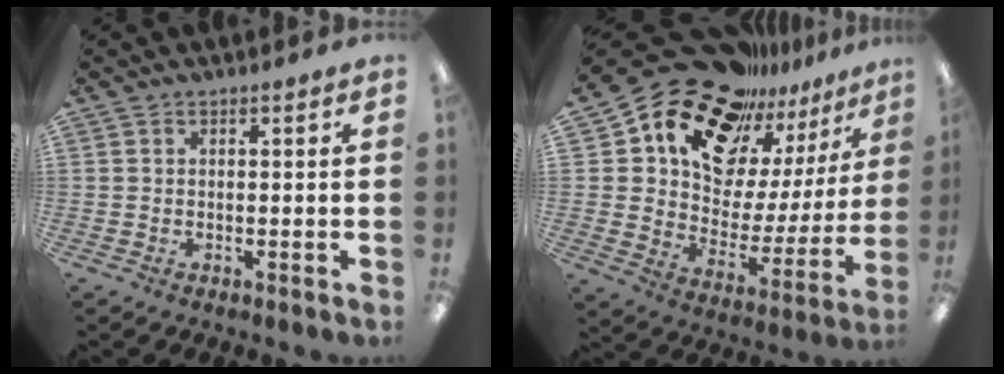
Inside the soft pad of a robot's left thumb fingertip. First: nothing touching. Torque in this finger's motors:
{"motor_torque": [2.37, 2.37, 1.38, -1.39, 0.35]}